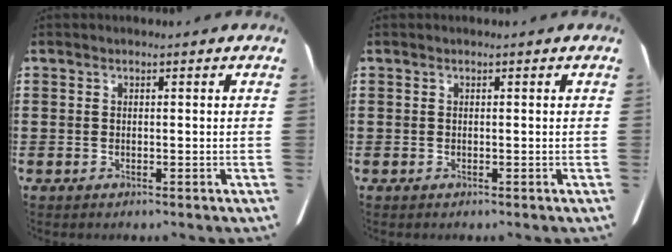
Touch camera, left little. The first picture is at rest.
{"total": 0.0}